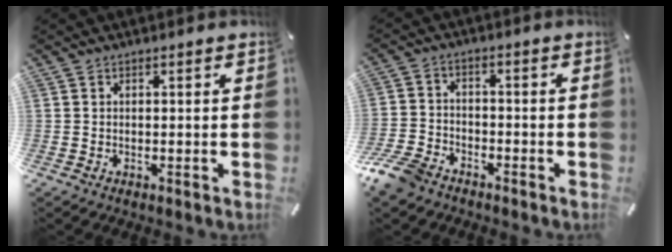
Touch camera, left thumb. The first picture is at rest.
{"total": 7.8, "force": [-6.1, 3.7, 2.9], "torque": [-0.072, 0.027, -0.123]}